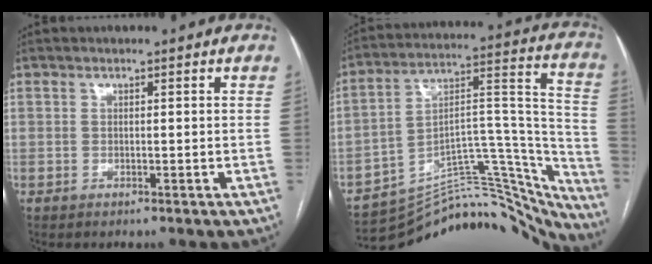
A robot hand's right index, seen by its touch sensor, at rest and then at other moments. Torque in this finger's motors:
{"motor_torque": [-1.21, -0.92, -1.05, -0.21]}